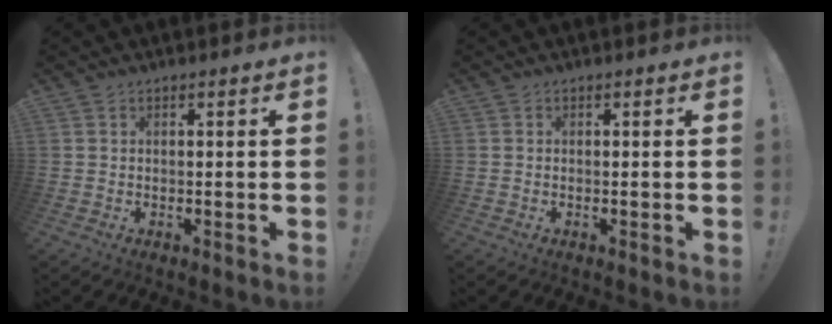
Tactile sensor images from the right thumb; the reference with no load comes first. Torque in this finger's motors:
{"motor_torque": [-0.01, 0.00, 0.00, 0.00, -0.01]}